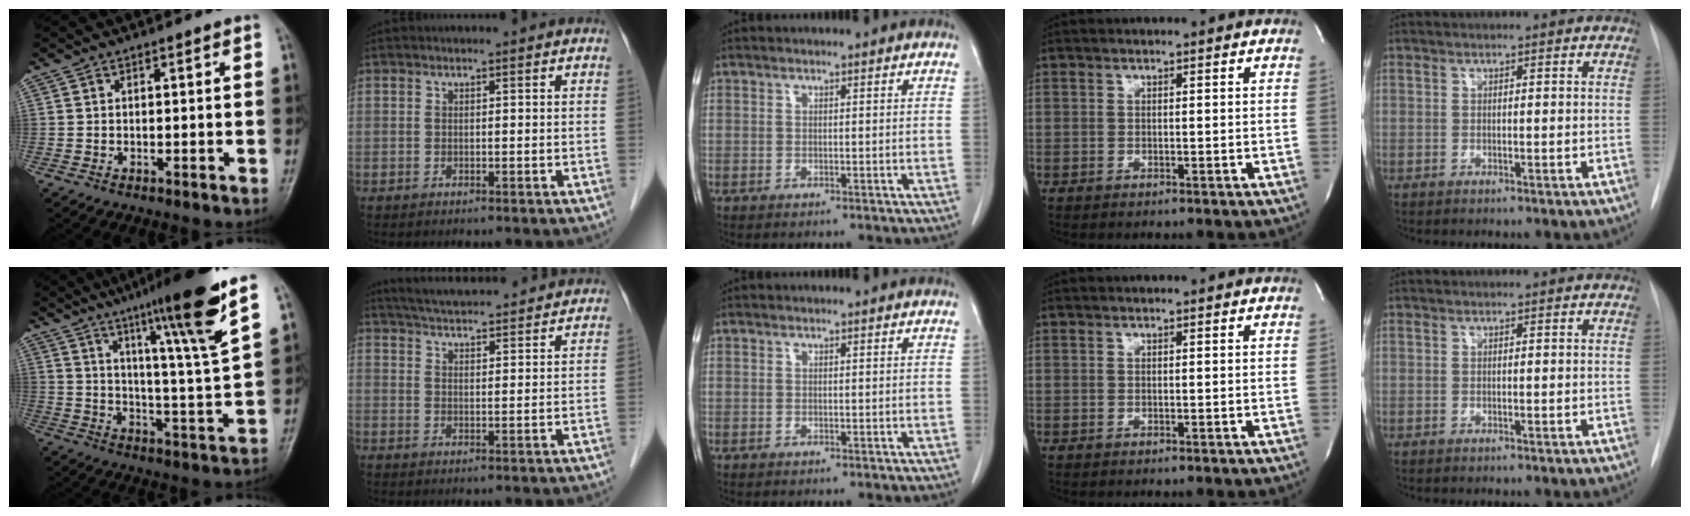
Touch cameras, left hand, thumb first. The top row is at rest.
{"thumb": {"total": 18.3, "force": [11.4, 0.2, 14.4], "torque": [-0.207, -0.055, 0.173]}, "index": {"total": 17.1, "force": [15.9, 2.0, 6.1], "torque": [-0.096, 0.038, 0.221]}}